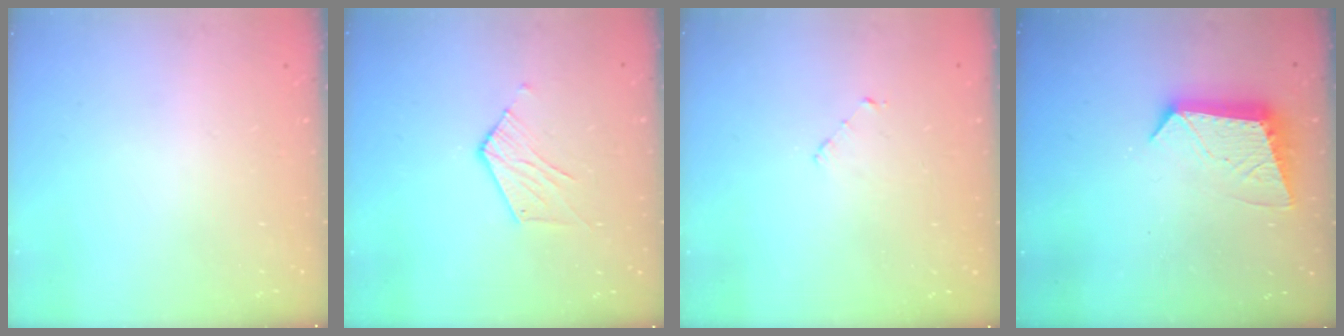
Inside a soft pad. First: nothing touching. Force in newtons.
{"total": 5.4, "press": 5.4, "slide": 0.4}
{"total": 2.5, "press": 2.5, "slide": 0.2}
{"total": 10.8, "press": 10.8, "slide": 0.8}